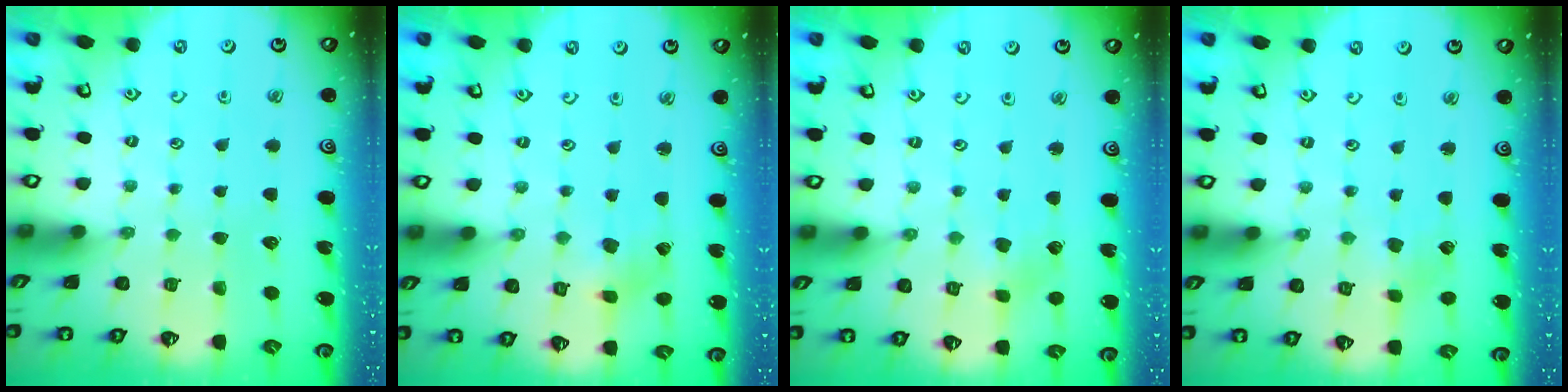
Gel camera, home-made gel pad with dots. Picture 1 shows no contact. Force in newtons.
{"total": 2.7, "press": 2.7, "slide": 0.4}
{"total": 2.7, "press": 2.7, "slide": 0.3}
{"total": 1.9, "press": 1.9, "slide": 0.3}